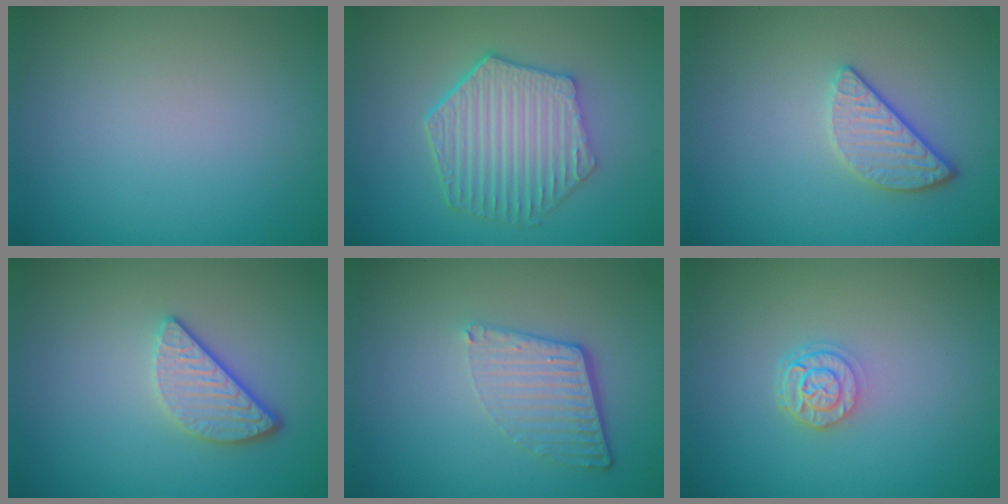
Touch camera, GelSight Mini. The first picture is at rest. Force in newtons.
{"total": 6.1, "press": 4.8, "slide": 3.8}
{"total": 2.6, "press": 2.3, "slide": 1.3}
{"total": 3.3, "press": 2.7, "slide": 1.8}
{"total": 4.1, "press": 2.7, "slide": 3.1}
{"total": 2.4, "press": 1.9, "slide": 1.5}